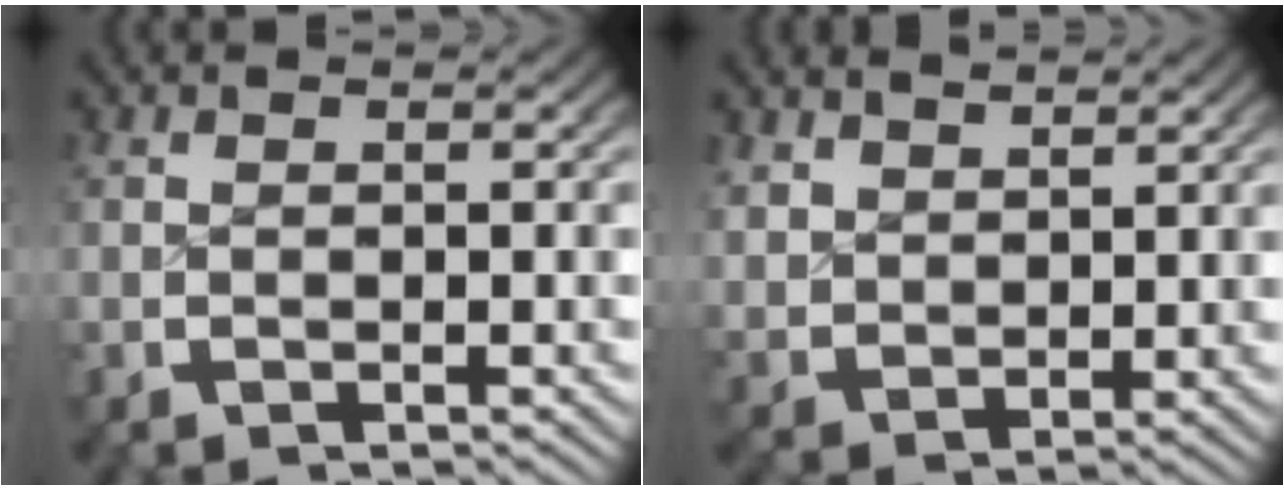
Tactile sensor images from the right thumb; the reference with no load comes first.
{"total": 2.9, "force": [2.3, 1.6, 0.8], "torque": [-0.020, -0.007, 0.056]}